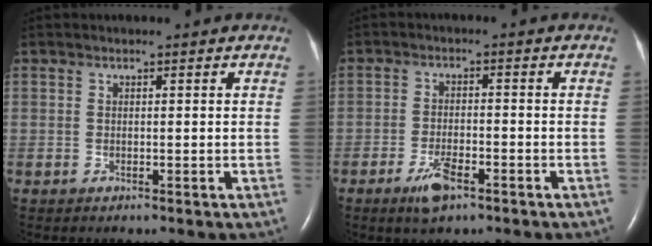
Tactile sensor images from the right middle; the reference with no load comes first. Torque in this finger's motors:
{"motor_torque": [0.07, -0.14, 0.05, 0.06]}